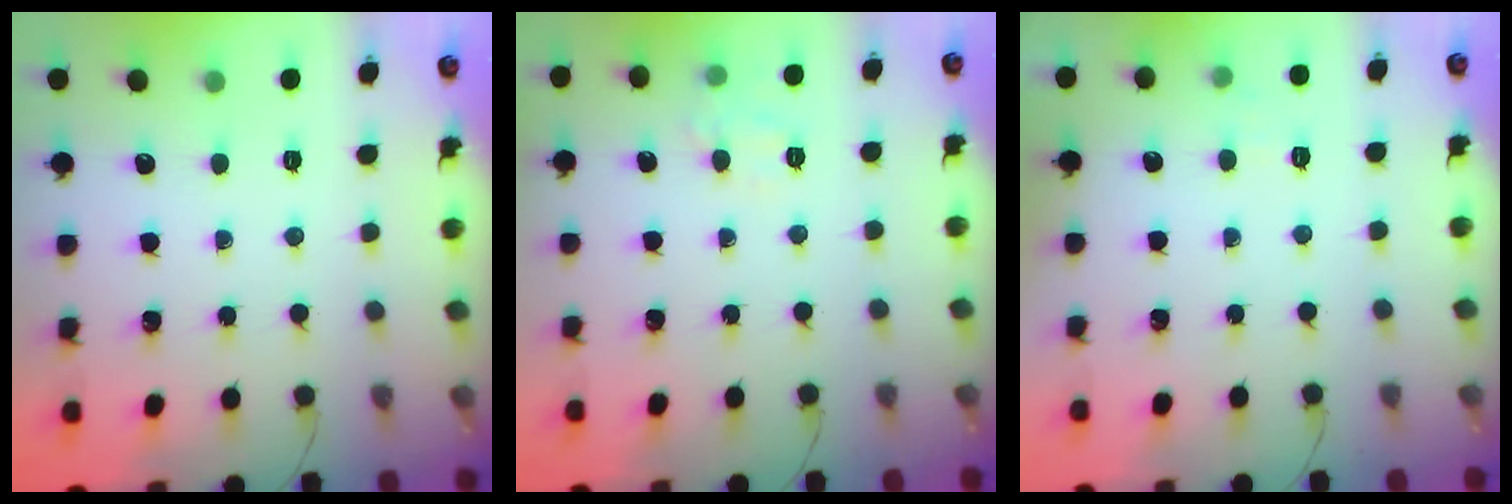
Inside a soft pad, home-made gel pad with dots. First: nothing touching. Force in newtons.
{"total": 6.6, "press": 6.5, "slide": 1.2}
{"total": 5.5, "press": 5.3, "slide": 1.5}